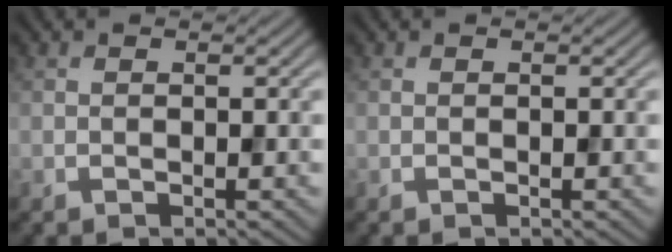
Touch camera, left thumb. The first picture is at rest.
{"total": 0.0}